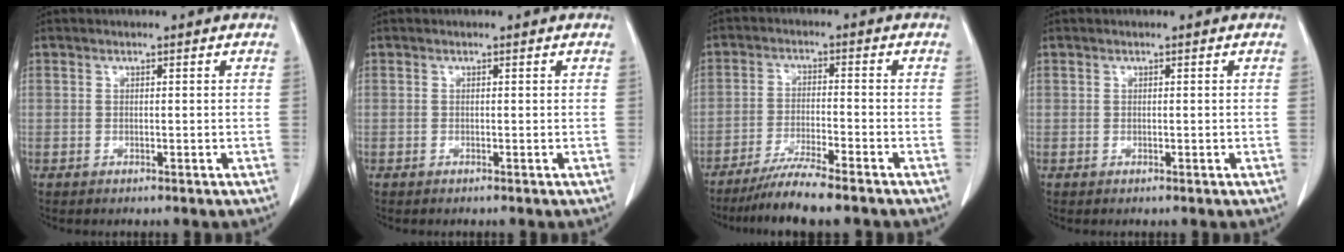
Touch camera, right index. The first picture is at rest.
{"total": 0.0}
{"total": 7.4, "force": [-6.1, -0.5, 4.1], "torque": [-0.070, -0.023, -0.105]}
{"total": 0.0}